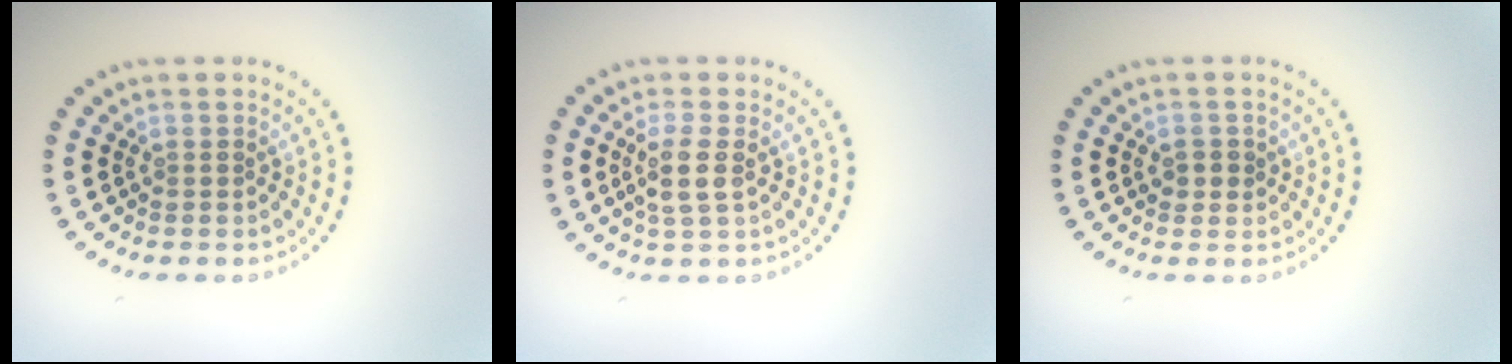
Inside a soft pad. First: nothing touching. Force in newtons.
{"total": 2.5, "press": 2.1, "slide": 1.2}
{"total": 1.3, "press": 1.2, "slide": 0.5}